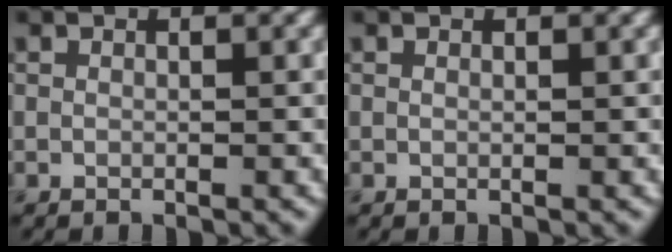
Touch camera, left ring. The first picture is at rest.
{"total": 0.0}